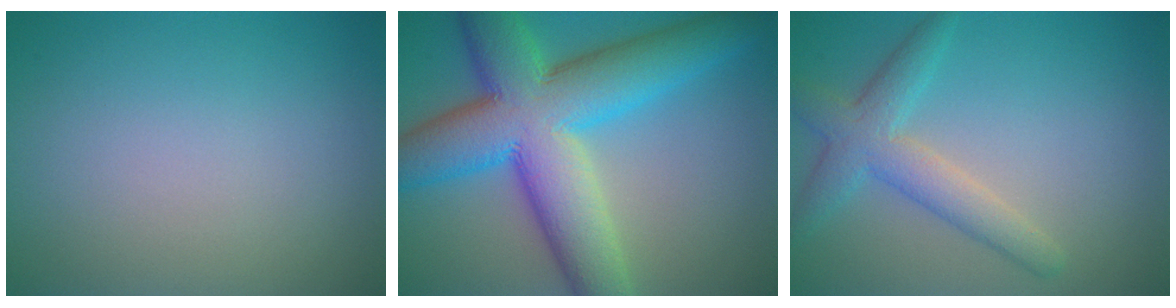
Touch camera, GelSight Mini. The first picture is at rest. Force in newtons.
{"total": 13.1, "press": 13.1, "slide": 0.4}
{"total": 4.1, "press": 4.1, "slide": 0.1}